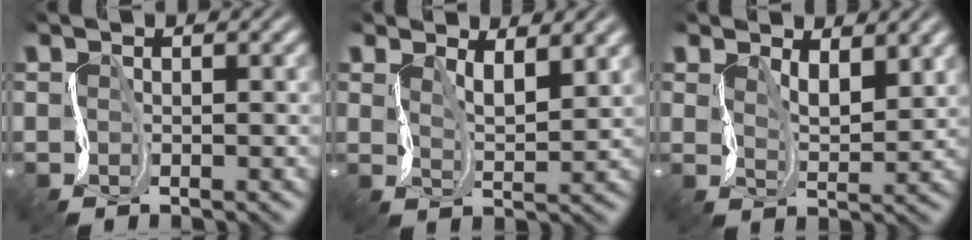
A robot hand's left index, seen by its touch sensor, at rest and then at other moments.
{"total": 2.9, "force": [1.6, 0.9, 2.3], "torque": [-0.050, -0.010, 0.026]}
{"total": 3.0, "force": [1.5, 1.3, 2.3], "torque": [-0.051, -0.012, 0.025]}